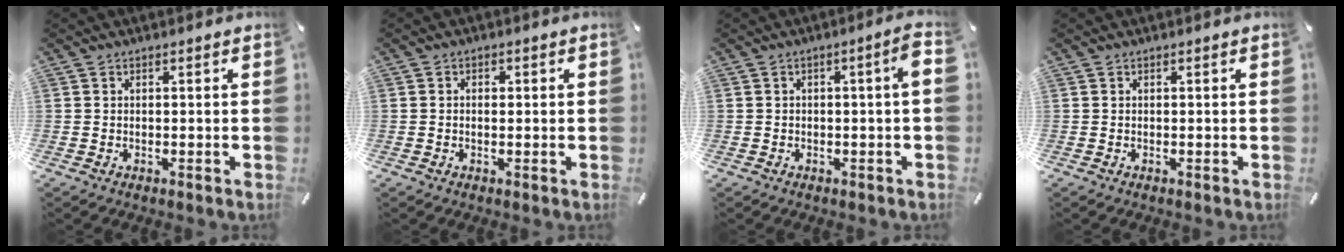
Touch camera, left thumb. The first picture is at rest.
{"total": 1.3, "force": [0.0, 0.9, 0.9], "torque": [-0.012, 0.000, -0.004]}
{"total": 4.1, "force": [-0.3, 0.9, 4.0], "torque": [-0.068, 0.005, -0.005]}
{"total": 0.0}